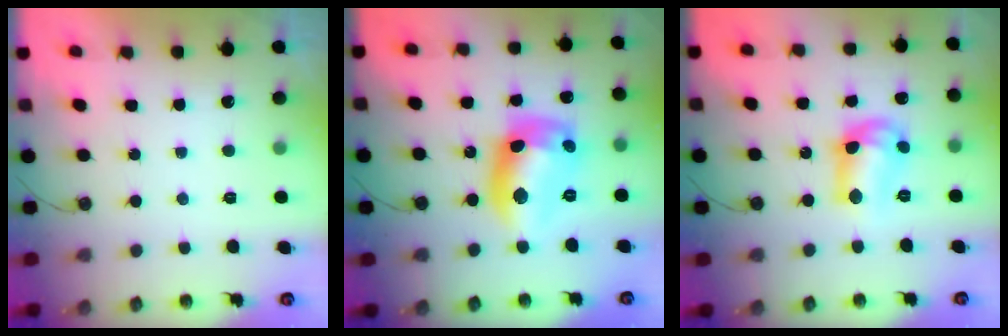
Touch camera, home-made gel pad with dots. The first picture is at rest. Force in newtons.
{"total": 15.7, "press": 15.7, "slide": 1.1}
{"total": 11.7, "press": 11.7, "slide": 0.8}